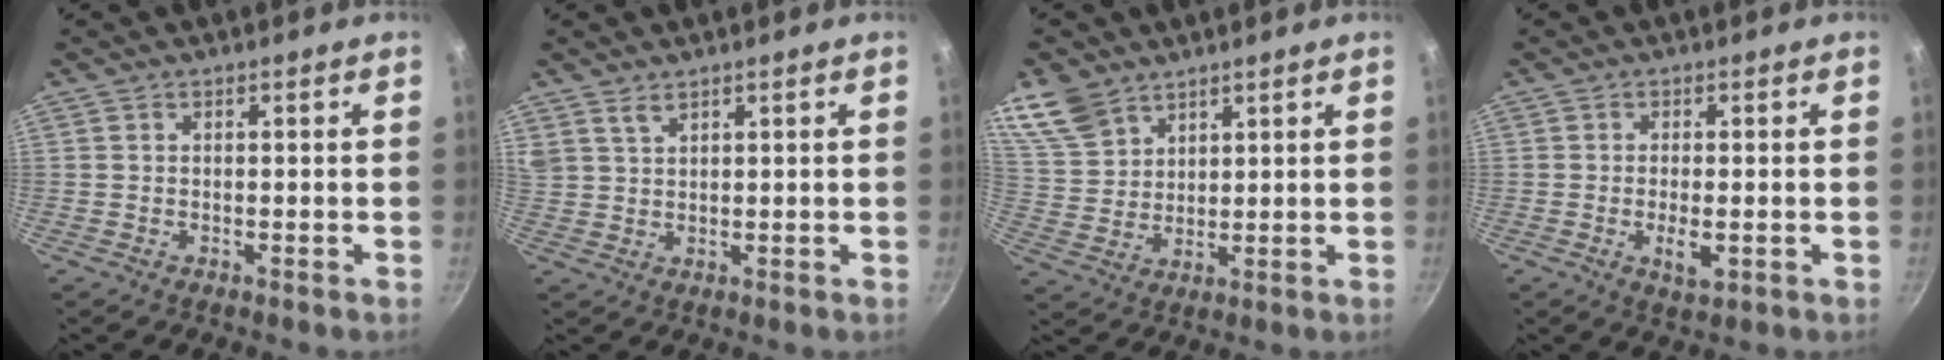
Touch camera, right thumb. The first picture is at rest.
{"total": 3.5, "force": [2.6, 1.6, 1.7], "torque": [-0.032, -0.002, 0.061]}
{"total": 9.4, "force": [6.7, 5.8, 3.2], "torque": [-0.043, -0.022, 0.144]}
{"total": 4.1, "force": [-0.9, 1.6, 3.7], "torque": [-0.066, -0.004, -0.013]}